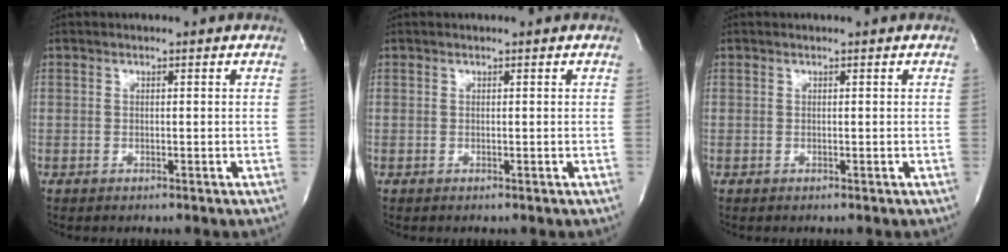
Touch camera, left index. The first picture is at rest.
{"total": 0.0}
{"total": 0.0}